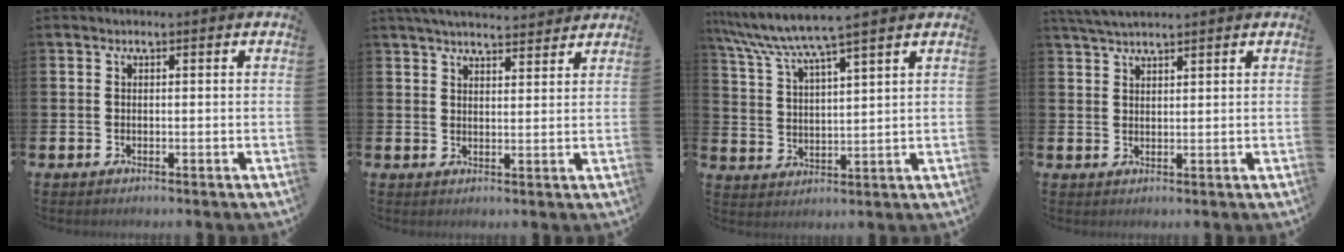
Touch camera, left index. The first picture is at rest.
{"total": 4.5, "force": [4.4, 0.6, 0.8], "torque": [-0.017, -0.020, 0.079]}
{"total": 7.1, "force": [6.4, -0.1, 2.9], "torque": [-0.077, -0.032, 0.112]}
{"total": 3.3, "force": [3.0, 0.5, 1.1], "torque": [-0.028, -0.007, 0.057]}